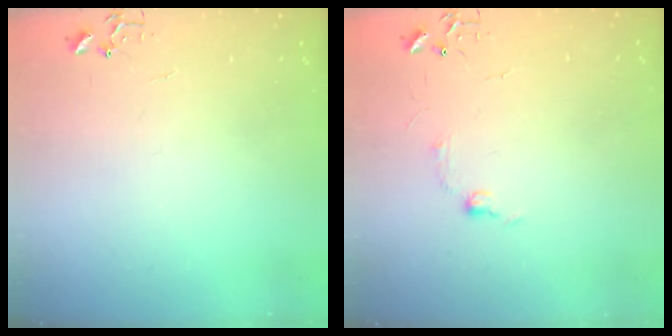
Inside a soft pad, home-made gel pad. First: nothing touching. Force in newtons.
{"total": 6.4, "press": 6.3, "slide": 0.9}